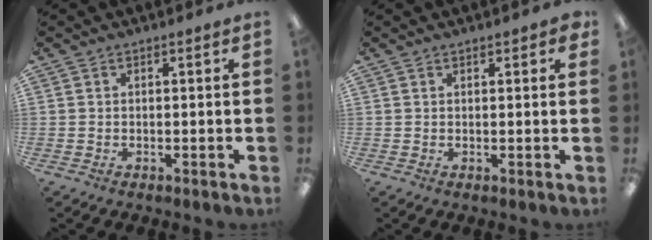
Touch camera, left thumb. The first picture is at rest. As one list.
[{"total": 1.2, "force": [1.0, 0.4, 0.6], "torque": [-0.004, -0.002, 0.015]}]